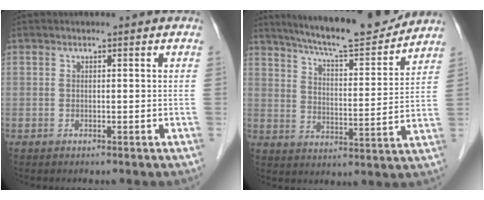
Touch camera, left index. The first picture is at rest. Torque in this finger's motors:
{"motor_torque": [0.23, -0.32, 0.50, 0.12]}